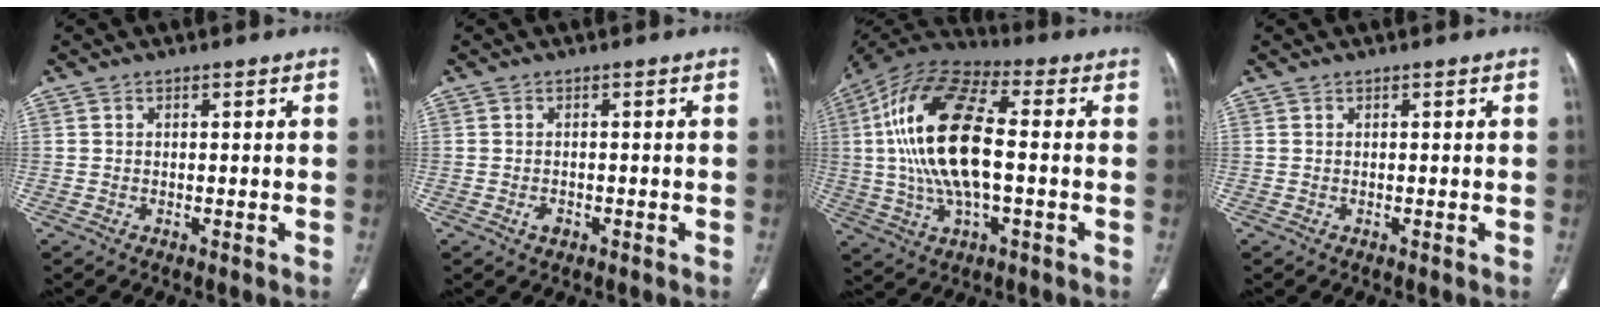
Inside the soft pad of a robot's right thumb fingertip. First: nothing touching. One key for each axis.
{"total": 1.6, "fx": -0.7, "fy": 1.0, "fz": 1.0, "tx": -0.017, "ty": 0.003, "tz": -0.011}
{"total": 21.3, "fx": 0.4, "fy": 9.3, "fz": 19.1, "tx": -0.387, "ty": 0.019, "tz": 0.003}
{"total": 0.0}